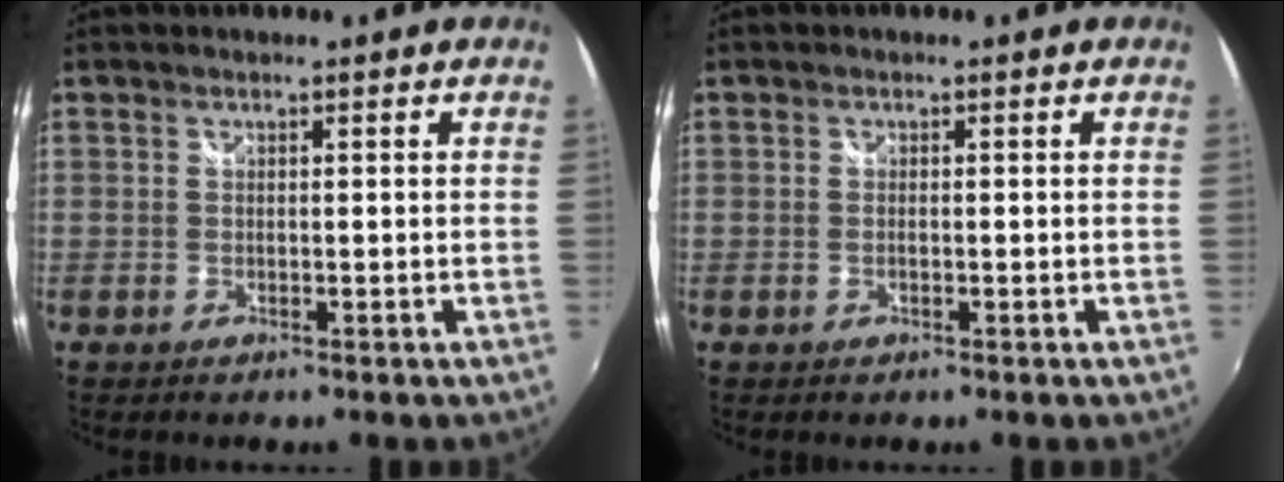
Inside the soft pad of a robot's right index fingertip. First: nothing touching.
{"total": 0.7, "force": [-0.2, 0.2, 0.6], "torque": [-0.014, -0.001, -0.005]}